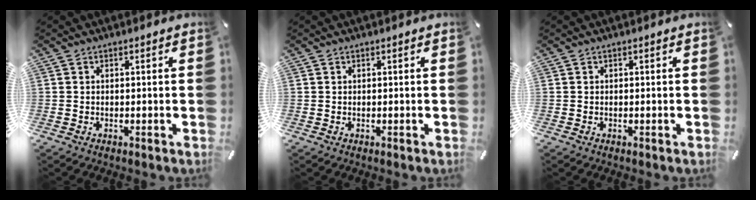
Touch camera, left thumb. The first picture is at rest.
{"total": 0.0}
{"total": 0.0}